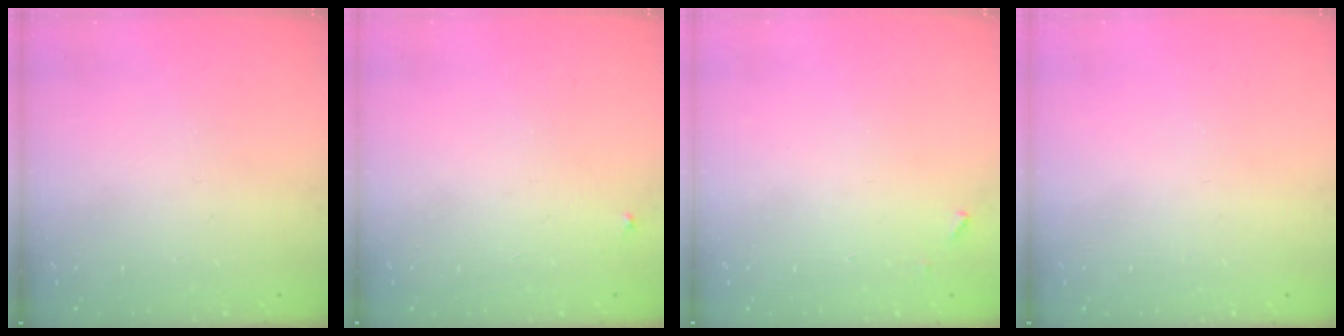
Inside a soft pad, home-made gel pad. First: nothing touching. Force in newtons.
{"total": 2.1, "press": 2.1, "slide": 0.1}
{"total": 3.6, "press": 3.6, "slide": 0.2}
{"total": 0.0}